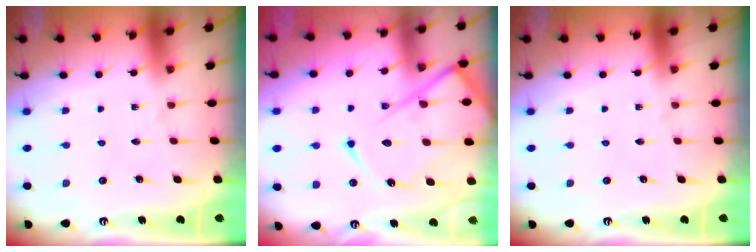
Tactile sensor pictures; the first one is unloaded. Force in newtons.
{"total": 17.6, "press": 17.5, "slide": 1.8}
{"total": 0.0}